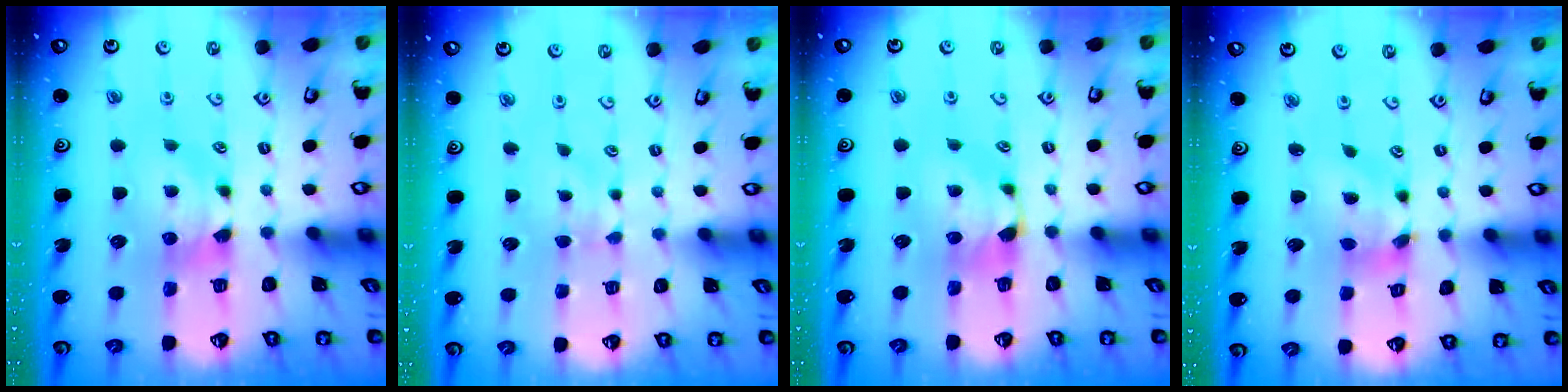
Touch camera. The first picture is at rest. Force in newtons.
{"total": 2.4, "press": 2.3, "slide": 0.5}
{"total": 1.0, "press": 0.5, "slide": 0.8}
{"total": 5.8, "press": 5.5, "slide": 1.8}